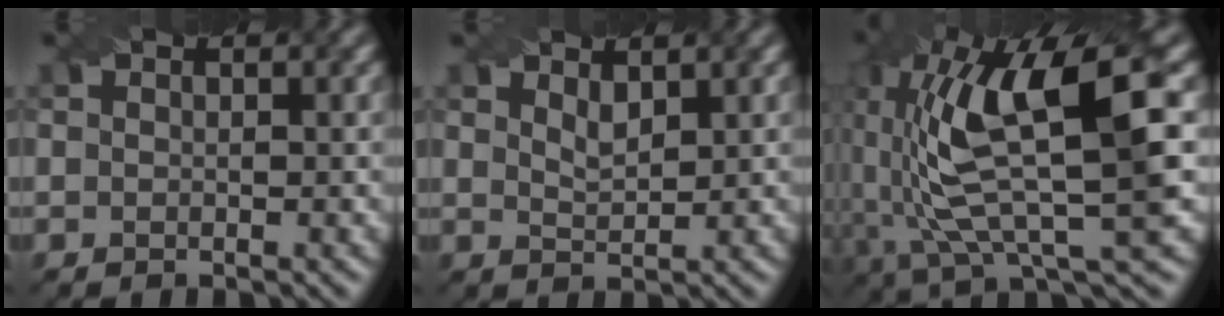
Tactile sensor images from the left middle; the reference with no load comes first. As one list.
[{"total": 1.5, "force": [1.1, 0.5, 0.9], "torque": [-0.020, -0.004, 0.023]}, {"total": 12.2, "force": [1.8, 3.7, 11.5], "torque": [-0.221, 0.005, 0.040]}]